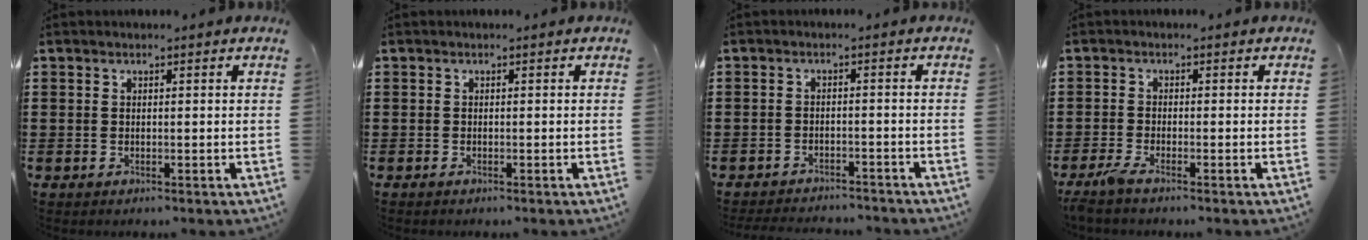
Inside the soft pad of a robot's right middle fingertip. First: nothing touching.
{"total": 0.0}
{"total": 2.7, "force": [-2.7, 0.2, 0.0], "torque": [-0.007, -0.001, -0.057]}
{"total": 2.0, "force": [-1.4, 0.1, 1.4], "torque": [-0.040, -0.006, -0.031]}